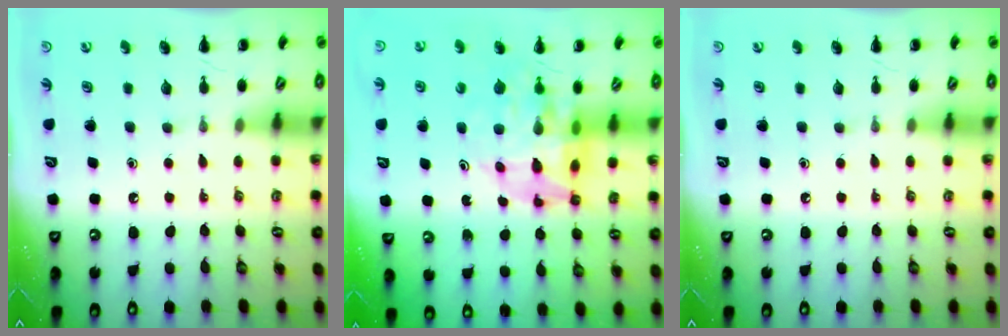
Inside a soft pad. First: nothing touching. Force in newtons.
{"total": 10.6, "press": 10.1, "slide": 3.3}
{"total": 0.0}